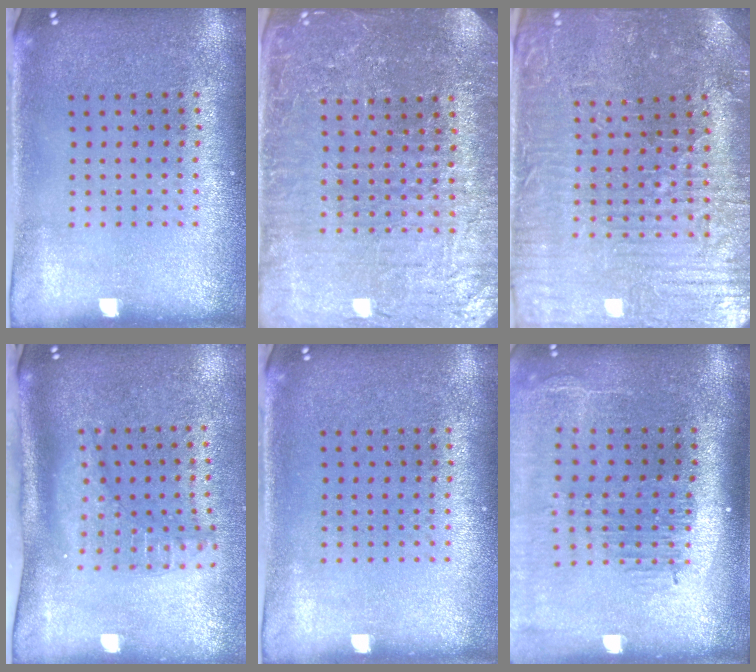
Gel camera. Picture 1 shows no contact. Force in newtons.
{"total": 4.6, "press": 4.3, "slide": 1.5}
{"total": 3.8, "press": 3.8, "slide": 0.4}
{"total": 2.2, "press": 1.7, "slide": 1.5}
{"total": 0.0}
{"total": 2.4, "press": 1.9, "slide": 1.4}